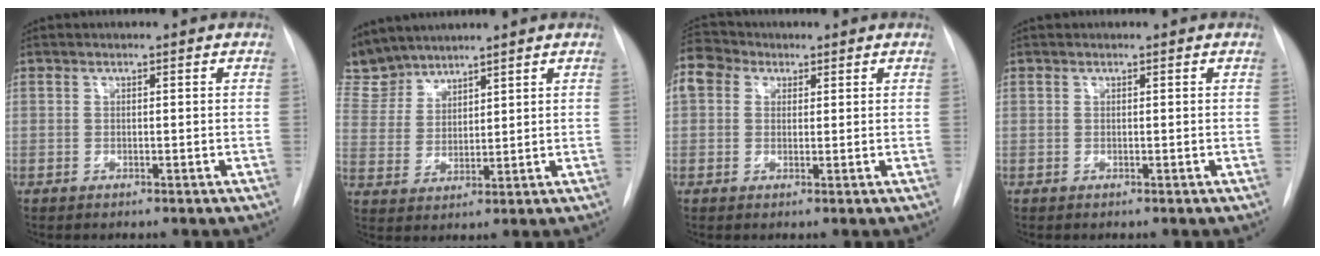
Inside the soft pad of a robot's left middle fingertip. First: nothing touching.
{"total": 7.7, "force": [7.4, 2.1, 0.4], "torque": [-0.016, 0.009, 0.166]}
{"total": 8.2, "force": [3.9, 6.3, 3.4], "torque": [-0.086, 0.043, 0.075]}
{"total": 0.0}